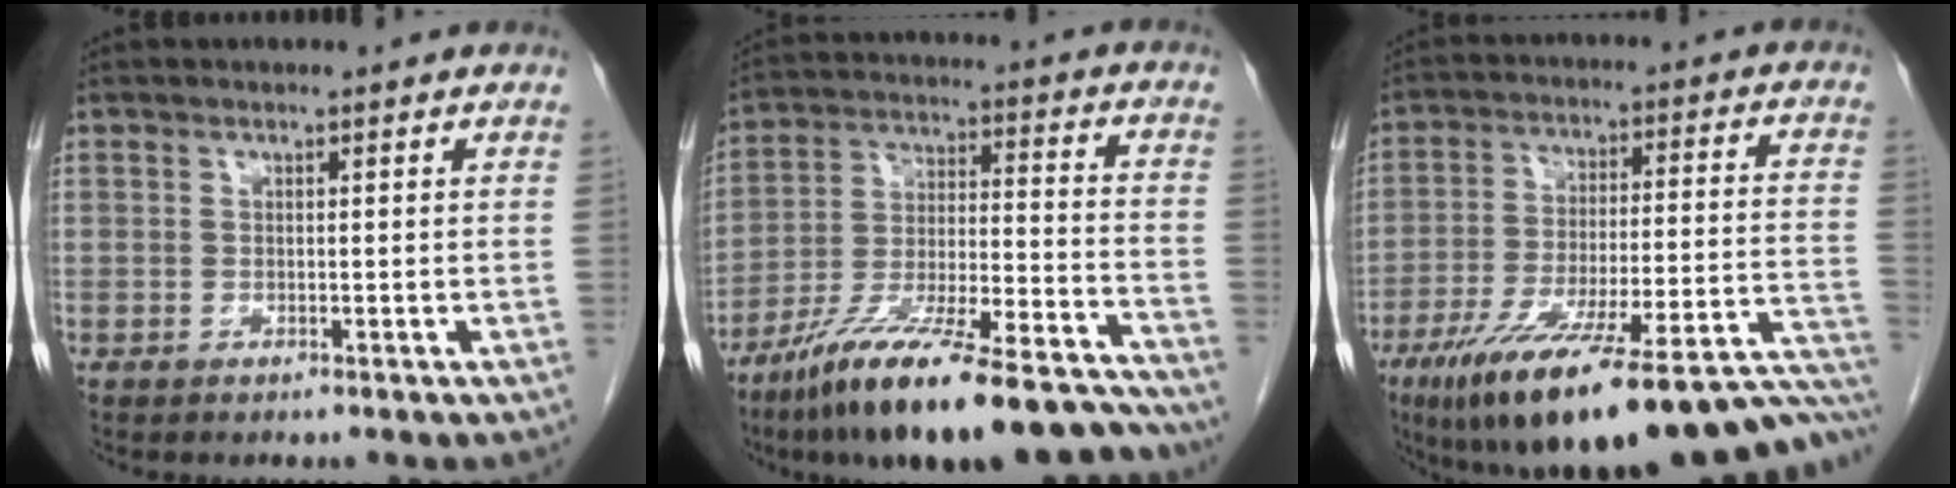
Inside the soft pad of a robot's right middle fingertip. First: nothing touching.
{"total": 24.3, "force": [-19.7, 3.8, 13.7], "torque": [-0.181, 0.005, -0.319]}
{"total": 29.4, "force": [-21.5, 3.8, 19.7], "torque": [-0.220, -0.004, -0.315]}